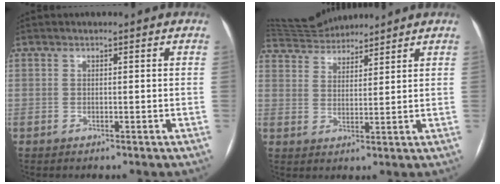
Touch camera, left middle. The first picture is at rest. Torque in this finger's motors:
{"motor_torque": [0.12, -0.50, -0.18, -0.04]}